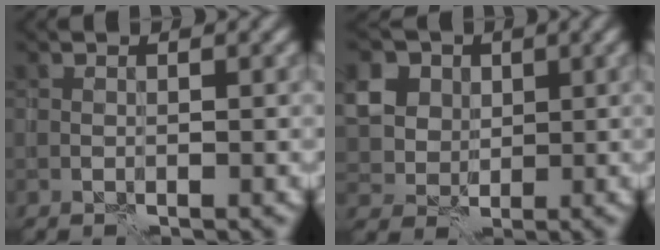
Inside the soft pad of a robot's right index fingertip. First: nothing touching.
{"total": 7.1, "force": [2.6, 5.8, 3.2], "torque": [-0.073, 0.014, 0.039]}